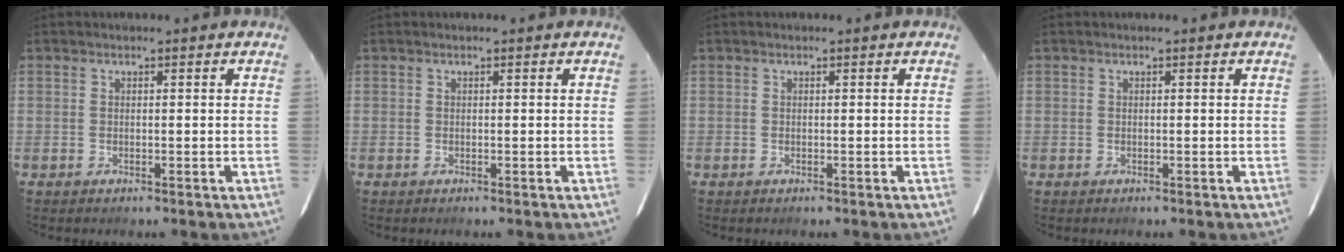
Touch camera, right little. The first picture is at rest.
{"total": 0.0}
{"total": 0.0}
{"total": 0.0}